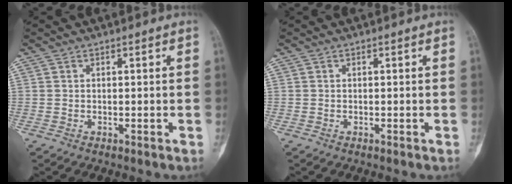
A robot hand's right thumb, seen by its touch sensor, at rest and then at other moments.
{"total": 0.0}